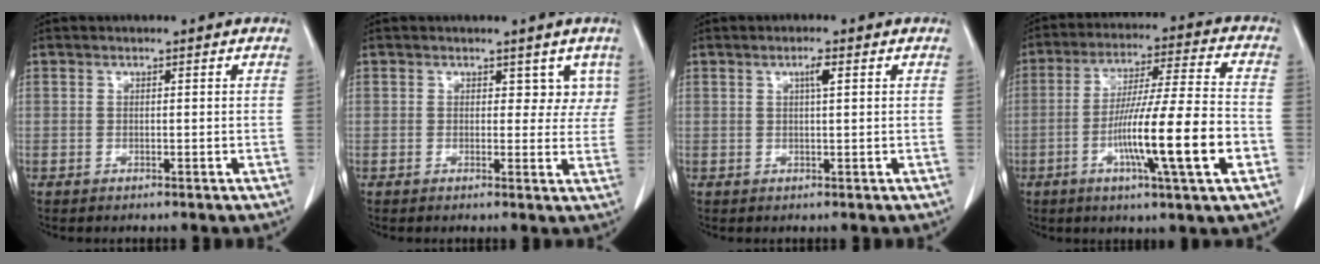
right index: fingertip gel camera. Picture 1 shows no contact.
{"total": 3.6, "force": [2.0, 2.5, 1.7], "torque": [0.006, 0.001, 0.020]}
{"total": 1.8, "force": [0.7, 0.1, 1.7], "torque": [-0.030, 0.001, 0.012]}
{"total": 16.0, "force": [-4.9, 0.0, 15.2], "torque": [-0.266, -0.008, -0.082]}